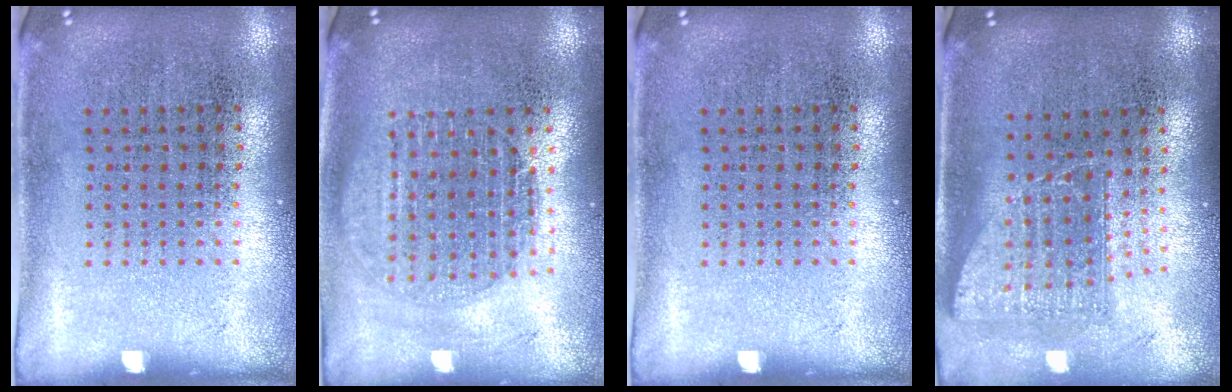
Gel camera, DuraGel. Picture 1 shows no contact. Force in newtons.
{"total": 1.6, "press": 1.4, "slide": 0.8}
{"total": 0.0}
{"total": 1.7, "press": 1.3, "slide": 1.1}